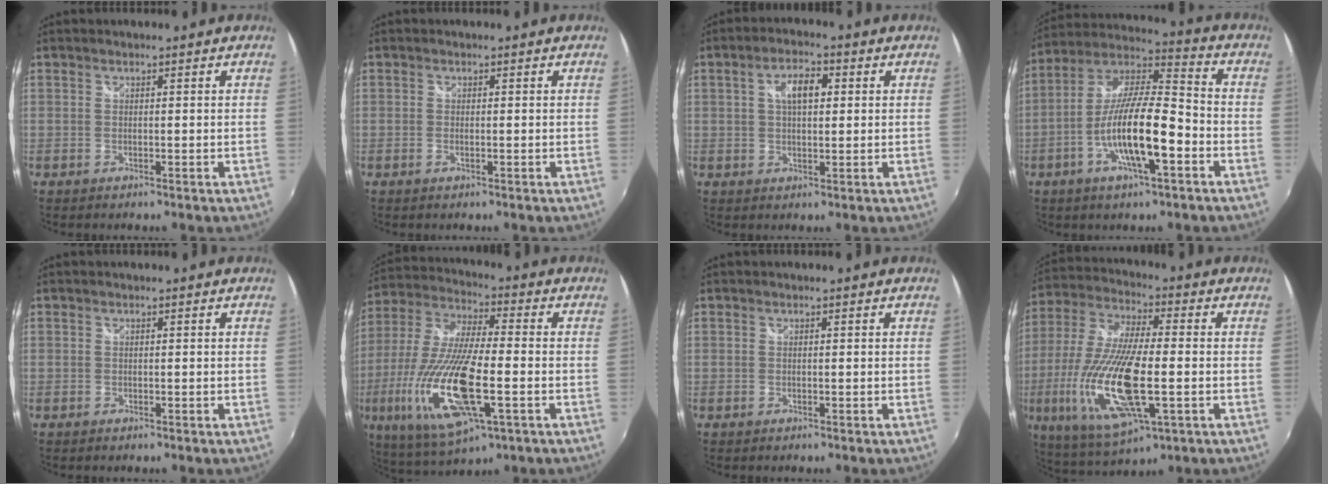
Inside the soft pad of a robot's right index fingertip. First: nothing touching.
{"total": 0.7, "force": [-0.2, 0.1, 0.7], "torque": [-0.015, 0.000, -0.006]}
{"total": 5.7, "force": [1.4, 2.7, 4.8], "torque": [-0.084, 0.014, 0.024]}
{"total": 15.6, "force": [-5.6, 3.5, 14.1], "torque": [-0.273, -0.006, -0.107]}
{"total": 0.0}
{"total": 21.8, "force": [-6.1, 6.2, 20.0], "torque": [-0.413, -0.037, -0.111]}
{"total": 0.0}
{"total": 21.2, "force": [-4.9, 6.4, 19.6], "torque": [-0.409, -0.031, -0.087]}